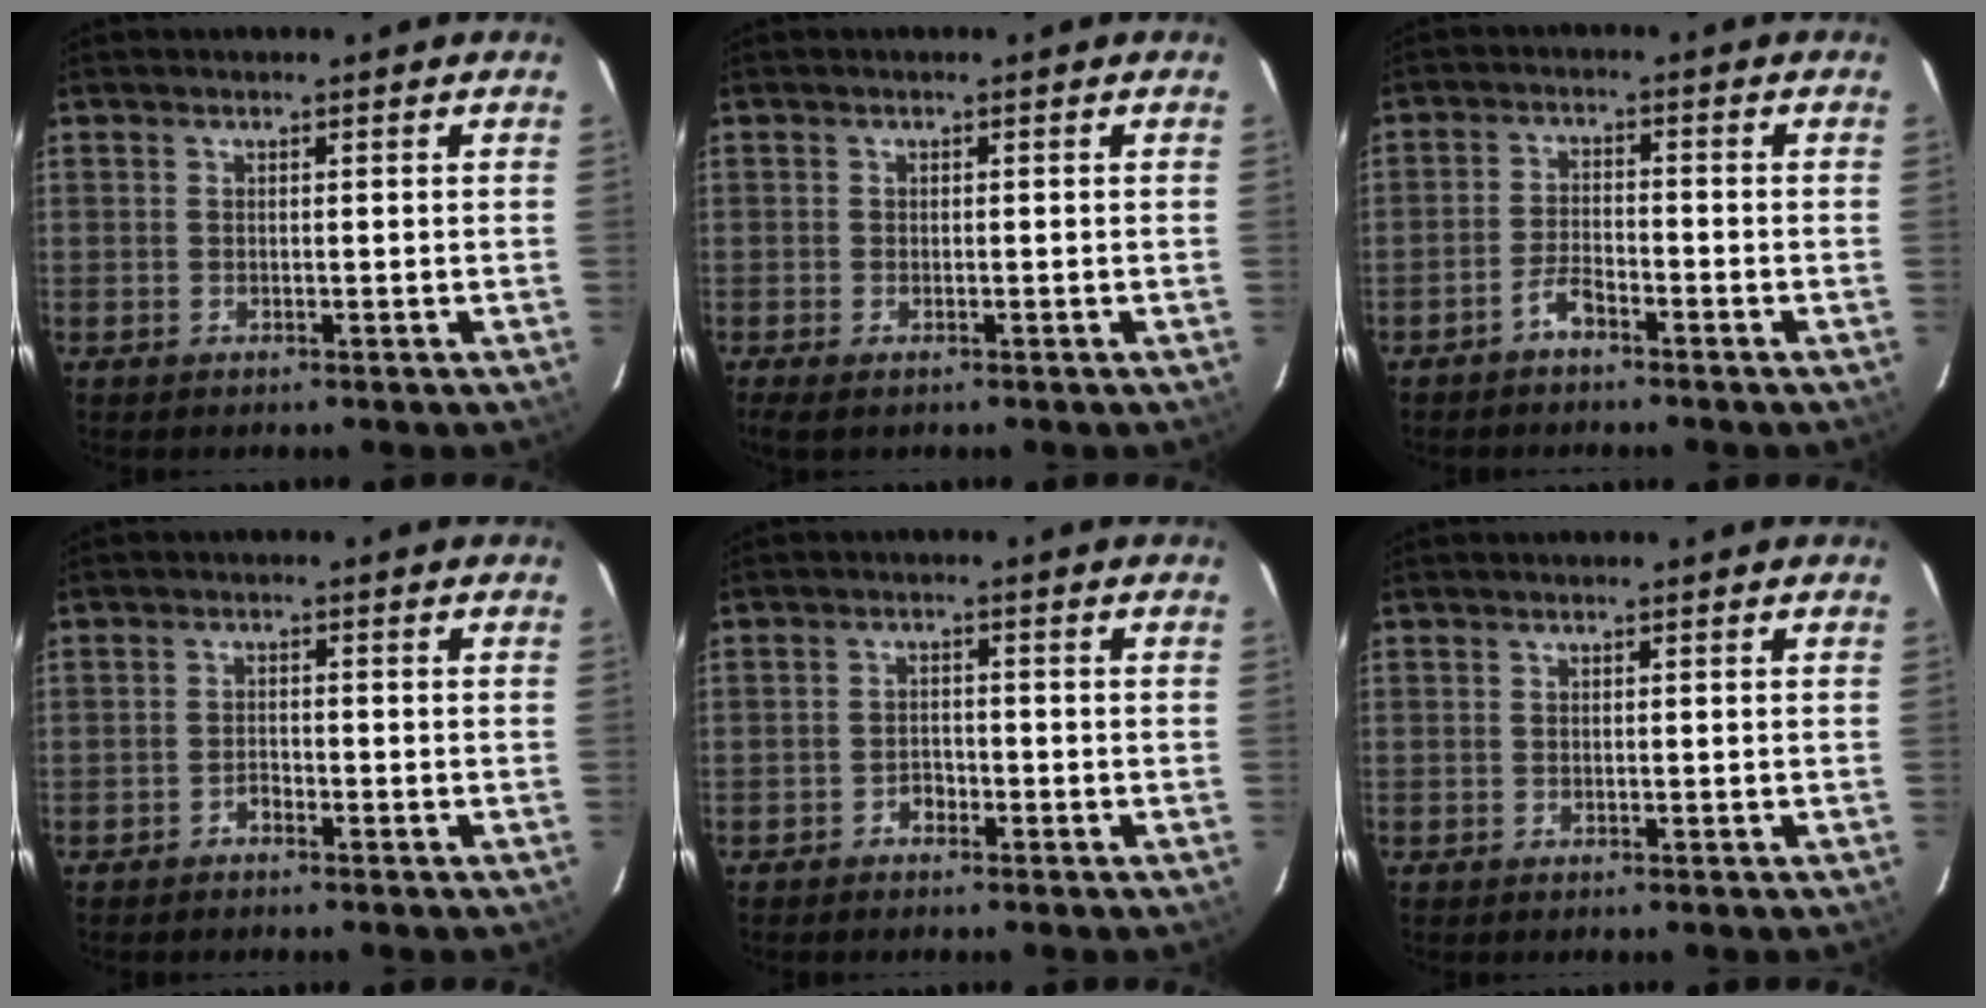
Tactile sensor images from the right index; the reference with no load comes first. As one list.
[{"total": 0.7, "force": [-0.5, 0.4, 0.4], "torque": [-0.008, -0.003, -0.008]}, {"total": 3.3, "force": [-2.7, 0.9, 1.7], "torque": [-0.048, 0.009, -0.054]}, {"total": 1.4, "force": [-1.2, 0.5, 0.3], "torque": [-0.006, 0.003, -0.023]}, {"total": 2.0, "force": [-1.5, 1.2, 0.5], "torque": [-0.010, 0.006, -0.025]}, {"total": 0.0}]